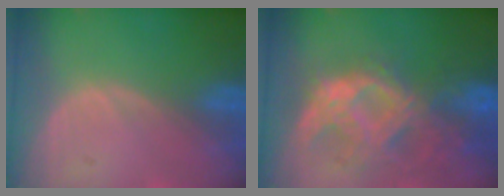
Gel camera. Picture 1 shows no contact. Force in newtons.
{"total": 10.4, "press": 9.2, "slide": 4.9}